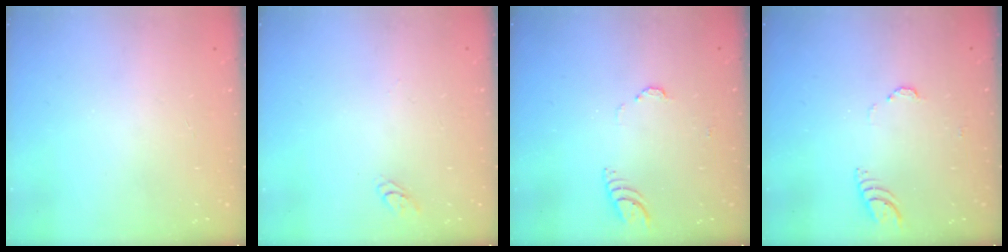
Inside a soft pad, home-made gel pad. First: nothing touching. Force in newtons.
{"total": 2.7, "press": 2.7, "slide": 0.3}
{"total": 3.8, "press": 3.7, "slide": 0.3}
{"total": 3.8, "press": 3.7, "slide": 0.3}